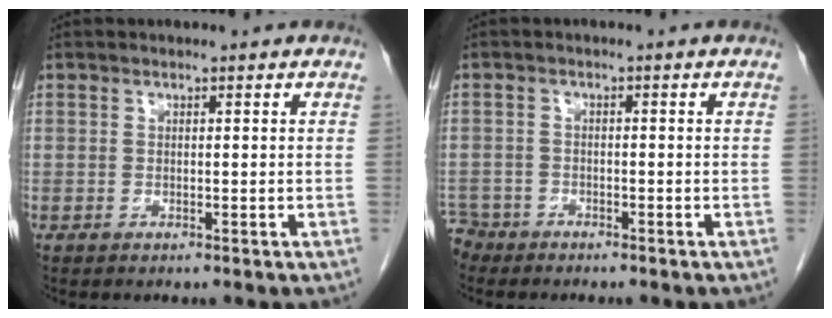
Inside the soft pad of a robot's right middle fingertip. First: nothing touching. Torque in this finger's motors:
{"motor_torque": [0.19, -0.20, 0.03, -0.16]}